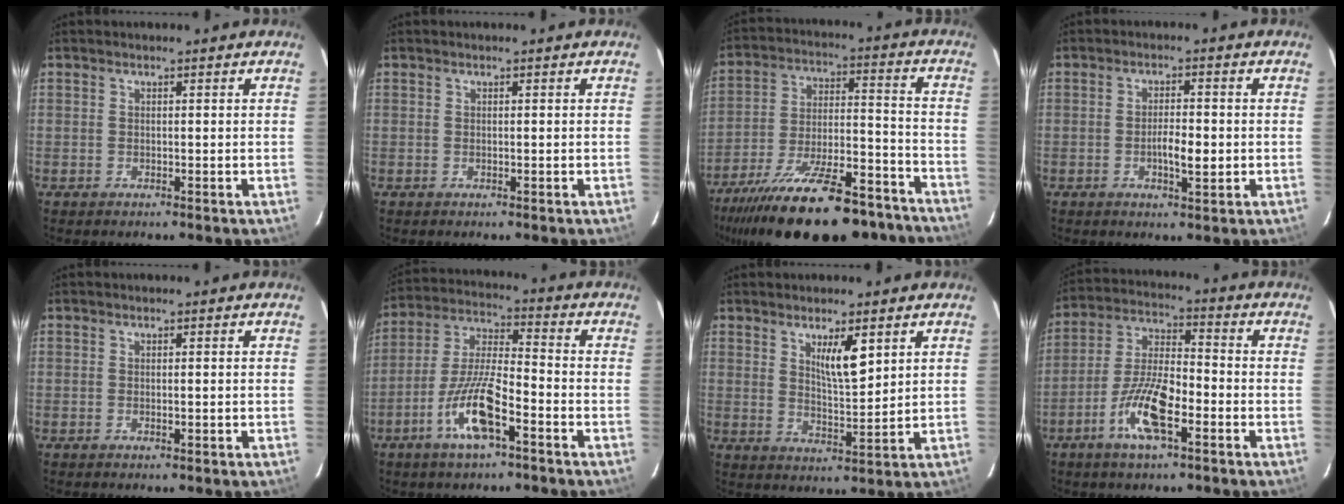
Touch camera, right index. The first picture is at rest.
{"total": 0.0}
{"total": 25.7, "force": [-19.6, 6.2, 15.5], "torque": [-0.229, -0.002, -0.310]}
{"total": 3.9, "force": [-0.7, 1.1, 3.7], "torque": [-0.069, 0.001, -0.009]}
{"total": 1.1, "force": [-0.3, 0.5, 1.0], "torque": [-0.021, -0.001, -0.002]}
{"total": 12.0, "force": [-5.7, 2.5, 10.2], "torque": [-0.213, -0.001, -0.108]}
{"total": 6.4, "force": [2.9, 1.5, 5.5], "torque": [-0.097, -0.007, 0.055]}
{"total": 11.4, "force": [-5.0, 3.1, 9.8], "torque": [-0.203, 0.002, -0.093]}